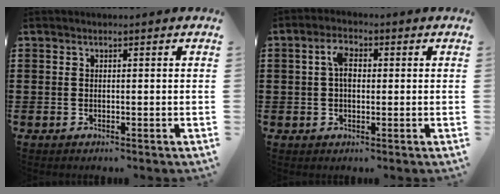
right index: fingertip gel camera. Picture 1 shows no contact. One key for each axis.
{"total": 3.9, "fx": 0.5, "fy": 2.1, "fz": 3.2, "tx": -0.067, "ty": 0.011, "tz": 0.007}